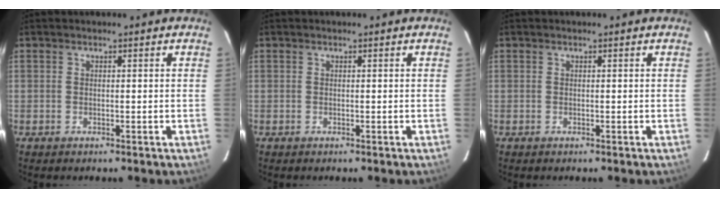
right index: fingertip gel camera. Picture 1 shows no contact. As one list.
[{"total": 0.0}, {"total": 0.0}]